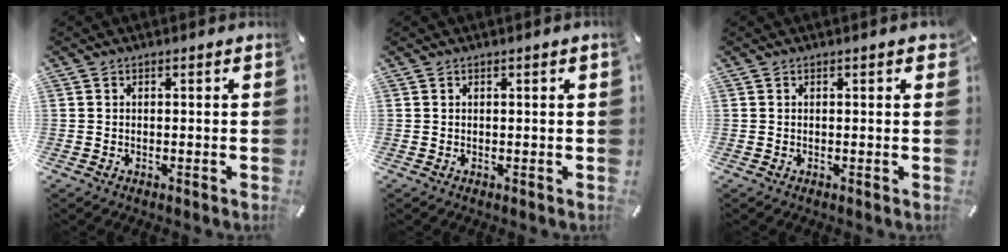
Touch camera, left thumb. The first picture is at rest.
{"total": 0.6, "force": [0.2, -0.1, 0.6], "torque": [-0.008, -0.001, 0.002]}
{"total": 1.3, "force": [0.5, 0.5, 1.1], "torque": [-0.014, 0.001, 0.005]}